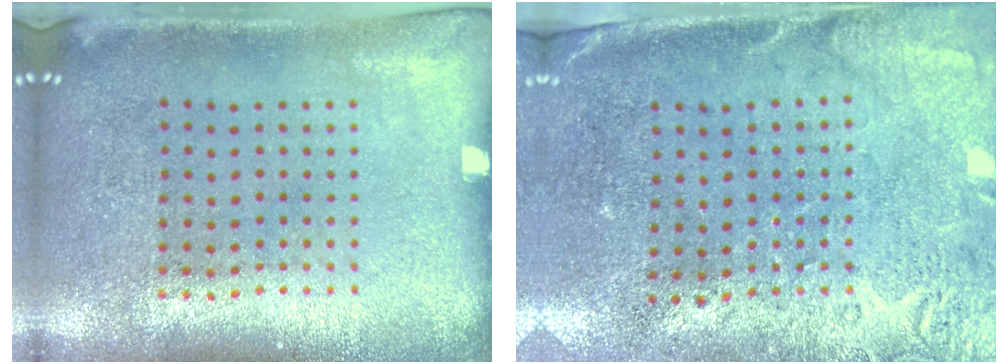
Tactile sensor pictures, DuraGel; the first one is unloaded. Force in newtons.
{"total": 2.7, "press": 2.3, "slide": 1.5}